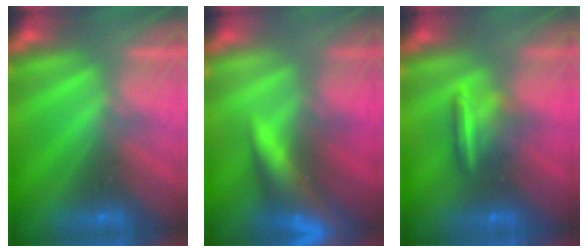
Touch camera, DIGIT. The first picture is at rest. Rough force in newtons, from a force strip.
{"total": 8.9}
{"total": 7.8}